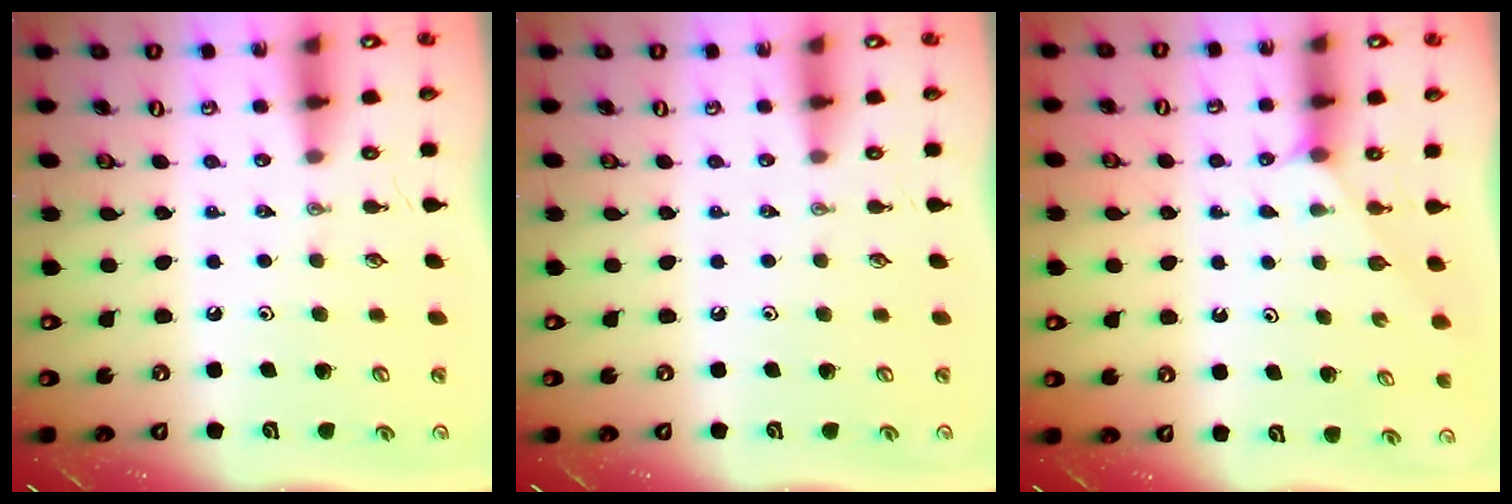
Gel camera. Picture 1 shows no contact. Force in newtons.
{"total": 0.0}
{"total": 2.1, "press": 2.0, "slide": 0.3}